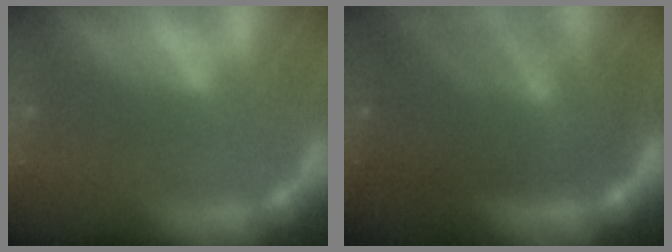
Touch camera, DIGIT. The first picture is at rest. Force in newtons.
{"total": 9.5}